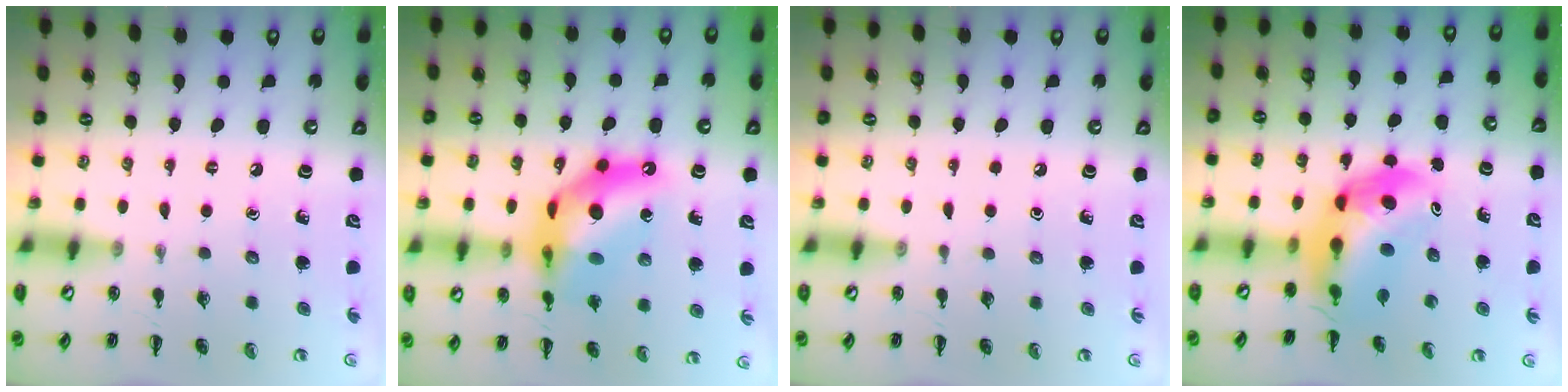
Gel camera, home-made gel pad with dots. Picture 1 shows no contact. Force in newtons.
{"total": 15.8, "press": 15.2, "slide": 4.3}
{"total": 0.0}
{"total": 6.6, "press": 6.2, "slide": 2.2}